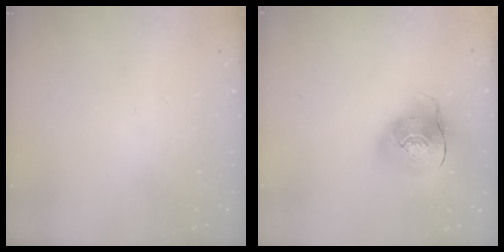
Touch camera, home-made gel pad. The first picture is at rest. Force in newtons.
{"total": 13.0, "press": 12.8, "slide": 2.4}